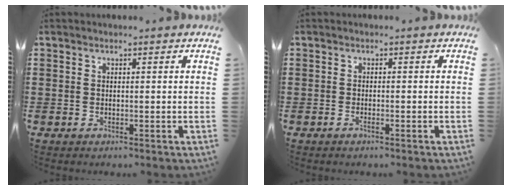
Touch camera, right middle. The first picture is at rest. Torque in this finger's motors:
{"motor_torque": [-0.09, 0.23, -0.03, -0.01]}